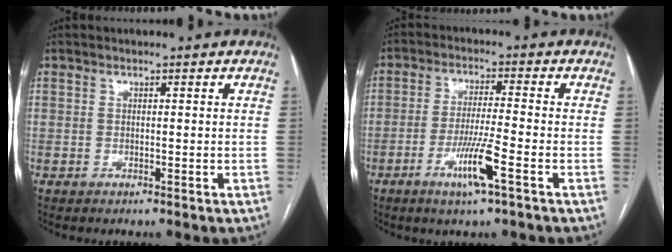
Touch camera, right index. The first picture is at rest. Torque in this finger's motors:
{"motor_torque": [1.47, -0.46, 0.27, 0.12]}